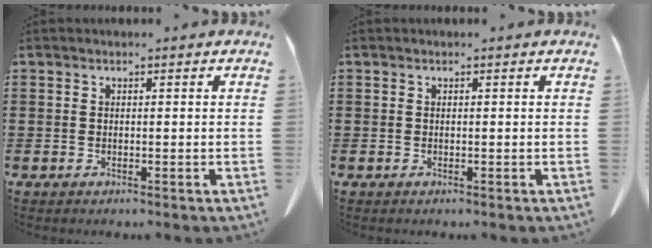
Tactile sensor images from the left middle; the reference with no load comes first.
{"total": 0.0}